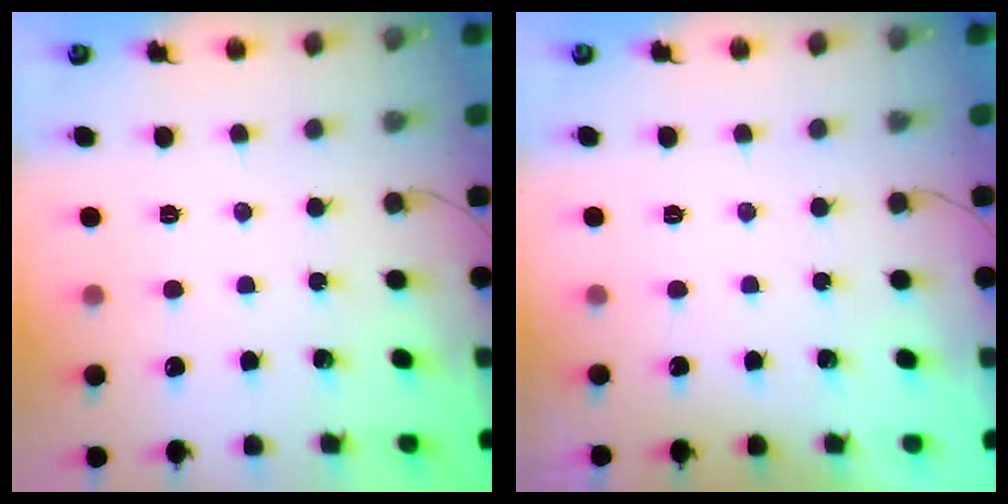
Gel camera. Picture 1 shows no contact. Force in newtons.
{"total": 0.0}